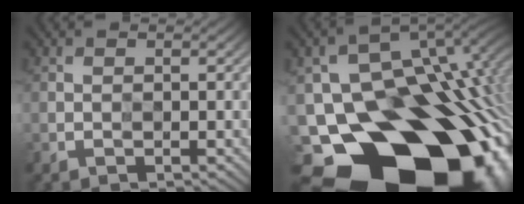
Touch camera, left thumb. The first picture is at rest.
{"total": 22.0, "force": [-11.3, 15.2, 11.3], "torque": [-0.152, -0.053, -0.151]}